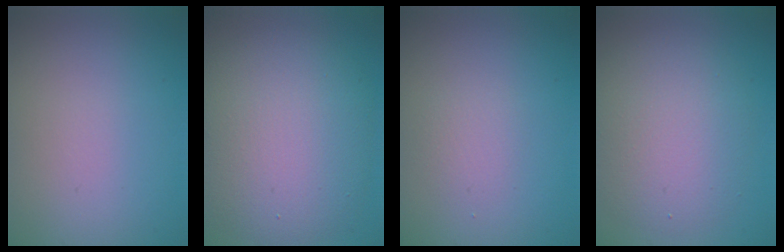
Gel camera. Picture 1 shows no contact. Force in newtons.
{"total": 9.1, "press": 9.0, "slide": 0.5}
{"total": 1.2, "press": 1.2, "slide": 0.0}
{"total": 5.6, "press": 5.6, "slide": 0.3}